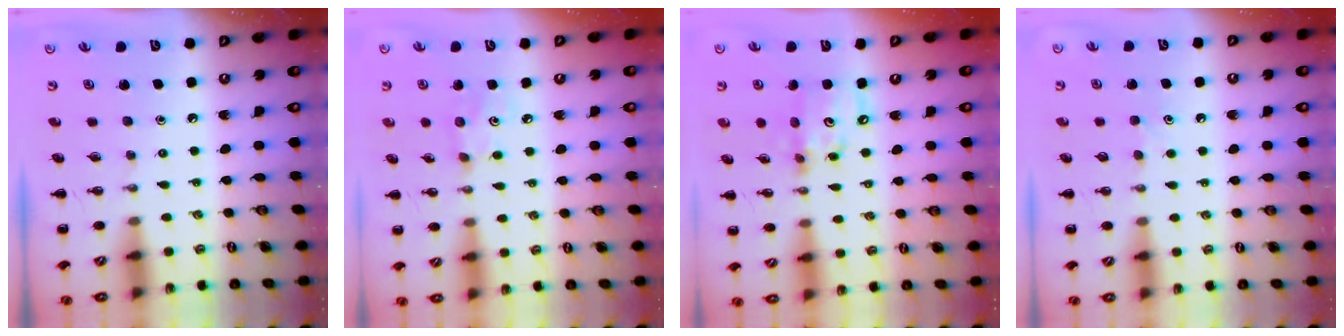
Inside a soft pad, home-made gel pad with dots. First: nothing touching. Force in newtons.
{"total": 3.3, "press": 3.2, "slide": 0.8}
{"total": 8.9, "press": 8.7, "slide": 1.8}
{"total": 3.7, "press": 3.5, "slide": 1.1}